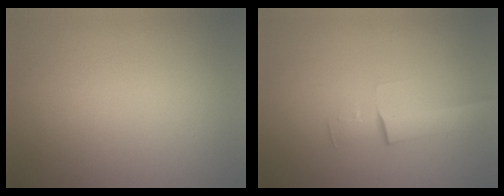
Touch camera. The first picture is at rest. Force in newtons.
{"total": 2.9}